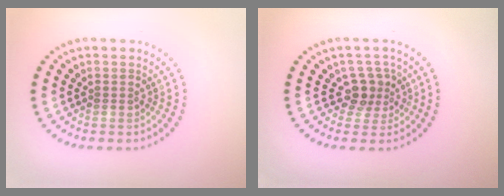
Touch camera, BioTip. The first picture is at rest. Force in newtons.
{"total": 2.4, "press": 1.8, "slide": 1.5}